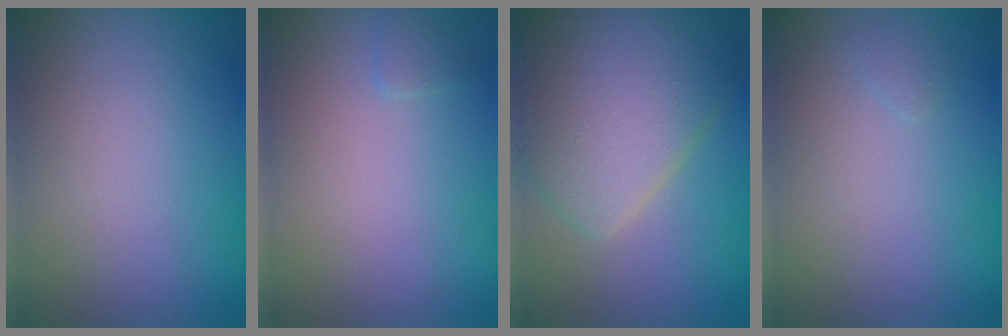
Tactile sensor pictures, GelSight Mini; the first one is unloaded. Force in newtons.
{"total": 0.7, "press": 0.7, "slide": 0.1}
{"total": 8.1, "press": 8.1, "slide": 0.2}
{"total": 0.6, "press": 0.5, "slide": 0.1}